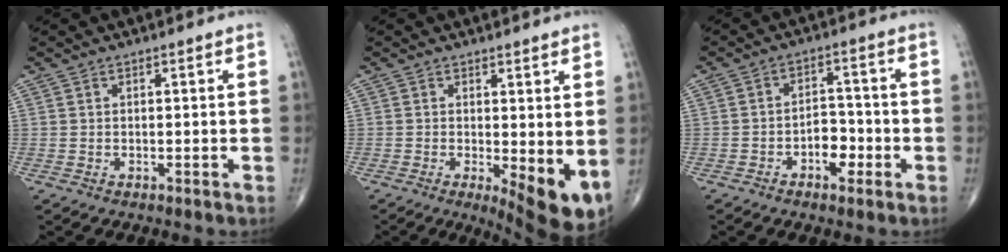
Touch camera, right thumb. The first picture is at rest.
{"total": 9.0, "force": [-0.9, 3.1, 8.4], "torque": [-0.111, -0.021, -0.005]}
{"total": 5.7, "force": [-2.3, 3.5, 3.9], "torque": [-0.036, 0.025, -0.040]}